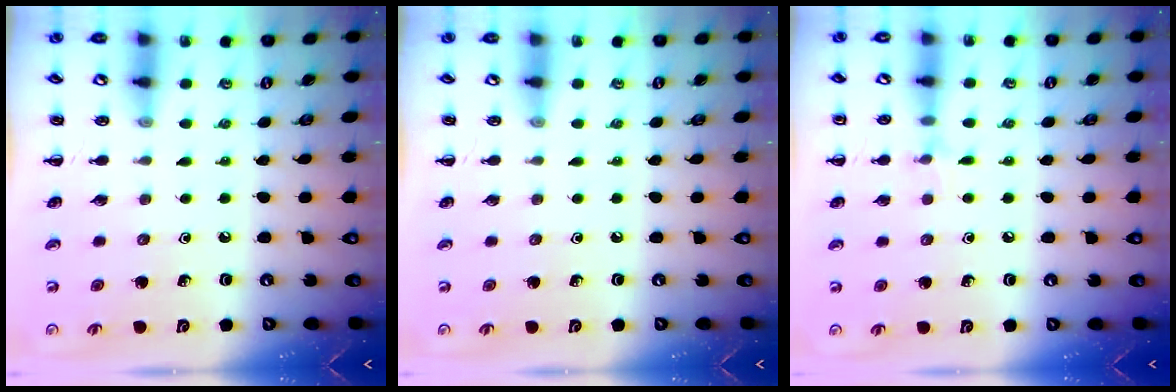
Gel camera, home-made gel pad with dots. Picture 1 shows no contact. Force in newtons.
{"total": 0.0}
{"total": 5.3, "press": 5.0, "slide": 1.8}